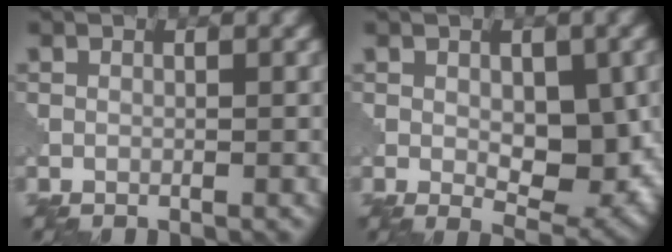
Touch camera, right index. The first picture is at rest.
{"total": 5.7, "force": [-0.2, 3.1, 4.8], "torque": [-0.075, -0.012, 0.004]}